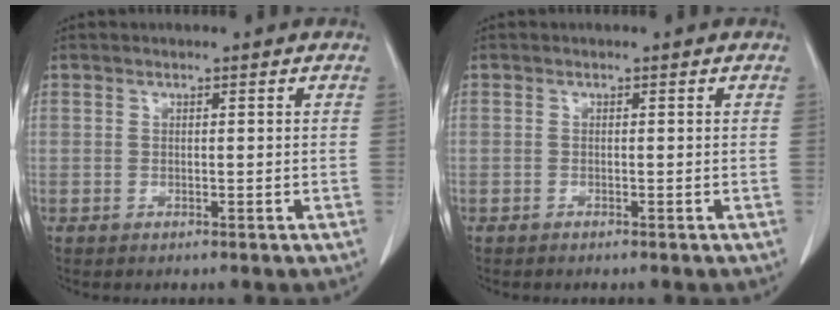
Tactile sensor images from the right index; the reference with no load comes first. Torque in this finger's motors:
{"motor_torque": [-0.21, 0.11, -0.03, 0.00]}